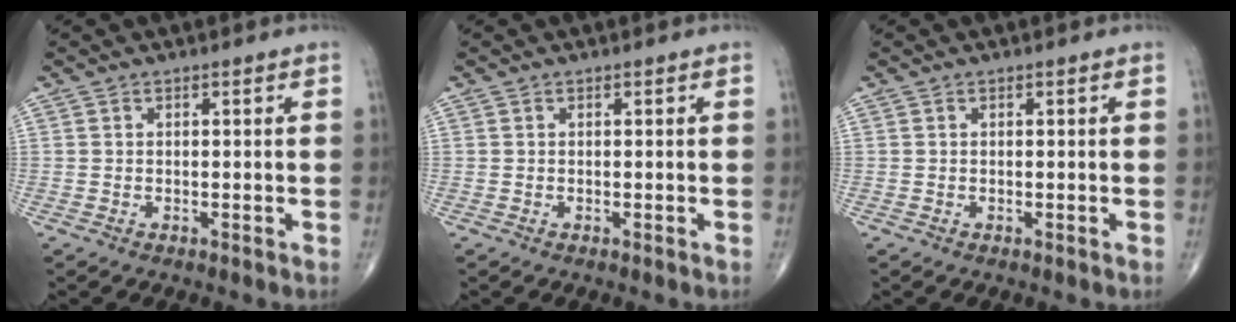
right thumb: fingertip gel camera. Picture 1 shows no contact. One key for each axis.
{"total": 0.0}
{"total": 0.0}